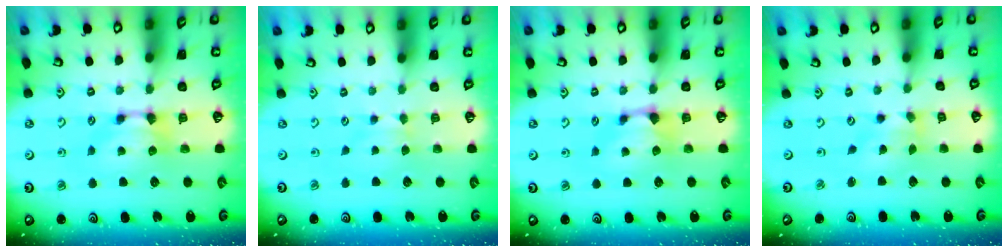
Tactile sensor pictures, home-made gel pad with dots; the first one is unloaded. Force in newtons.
{"total": 1.6, "press": 1.5, "slide": 0.5}
{"total": 1.0, "press": 0.7, "slide": 0.6}
{"total": 1.3, "press": 0.6, "slide": 1.2}